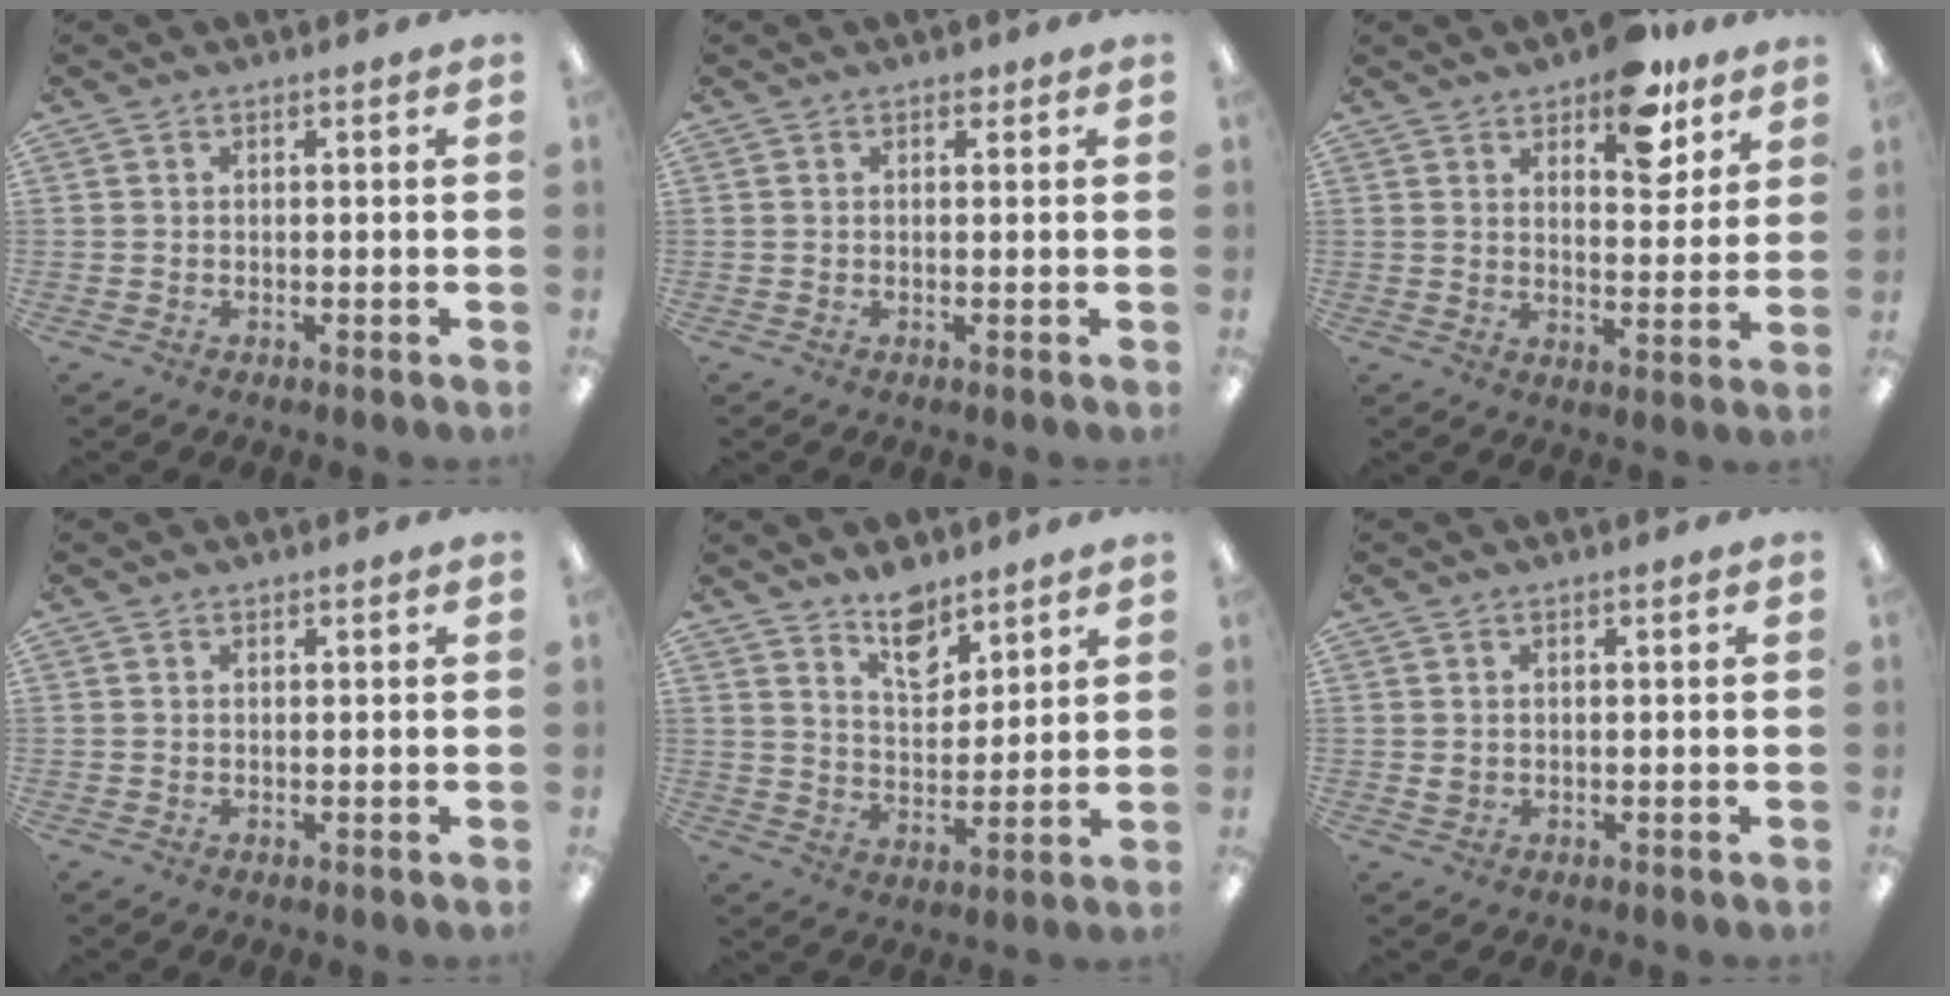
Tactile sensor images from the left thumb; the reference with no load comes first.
{"total": 0.9, "force": [0.6, 0.6, 0.4], "torque": [0.000, 0.000, 0.009]}
{"total": 11.3, "force": [7.8, 5.3, 6.2], "torque": [-0.063, -0.044, 0.132]}
{"total": 0.5, "force": [0.5, 0.3, 0.1], "torque": [-0.002, 0.001, 0.009]}
{"total": 9.2, "force": [7.4, 4.4, 3.2], "torque": [-0.040, -0.050, 0.133]}
{"total": 1.0, "force": [0.5, 0.8, 0.4], "torque": [-0.009, 0.003, 0.010]}